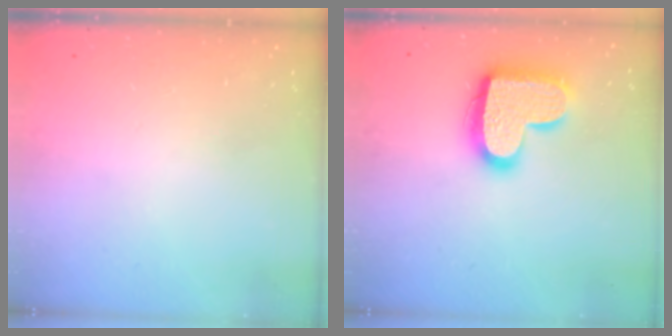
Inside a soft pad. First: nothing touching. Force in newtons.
{"total": 18.5, "press": 18.5, "slide": 1.0}